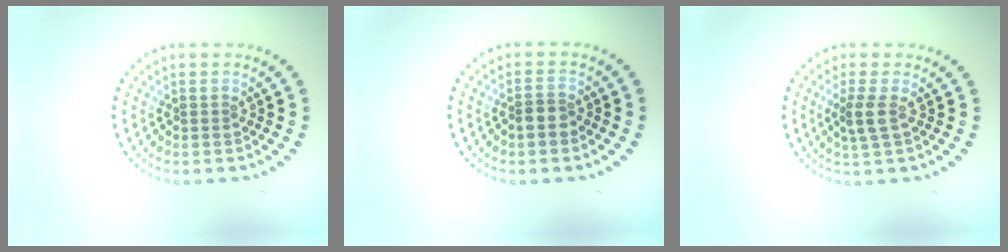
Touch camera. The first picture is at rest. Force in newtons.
{"total": 1.7, "press": 1.5, "slide": 0.8}
{"total": 1.8, "press": 1.5, "slide": 1.0}